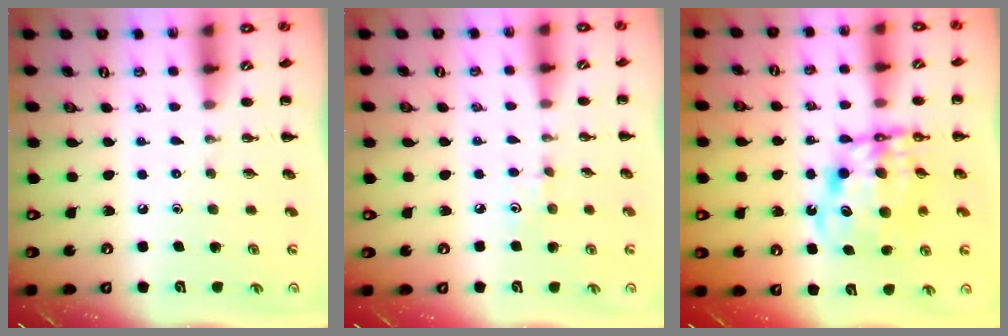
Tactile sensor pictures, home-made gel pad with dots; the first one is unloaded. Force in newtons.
{"total": 5.1, "press": 4.9, "slide": 1.3}
{"total": 11.4, "press": 10.9, "slide": 3.2}